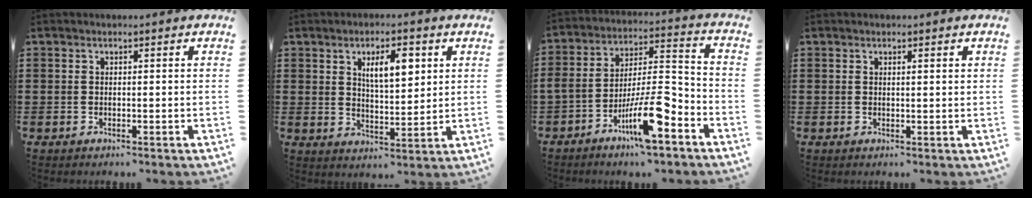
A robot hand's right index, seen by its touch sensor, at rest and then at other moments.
{"total": 6.3, "force": [2.5, 2.5, 5.2], "torque": [-0.094, 0.002, 0.037]}
{"total": 12.4, "force": [-7.3, 3.0, 9.5], "torque": [-0.181, 0.013, -0.138]}
{"total": 0.7, "force": [0.4, 0.1, 0.6], "torque": [-0.012, 0.002, 0.006]}